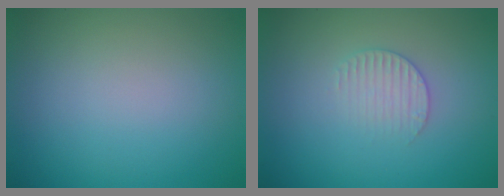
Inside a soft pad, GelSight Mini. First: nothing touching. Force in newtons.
{"total": 1.9, "press": 1.9, "slide": 0.3}